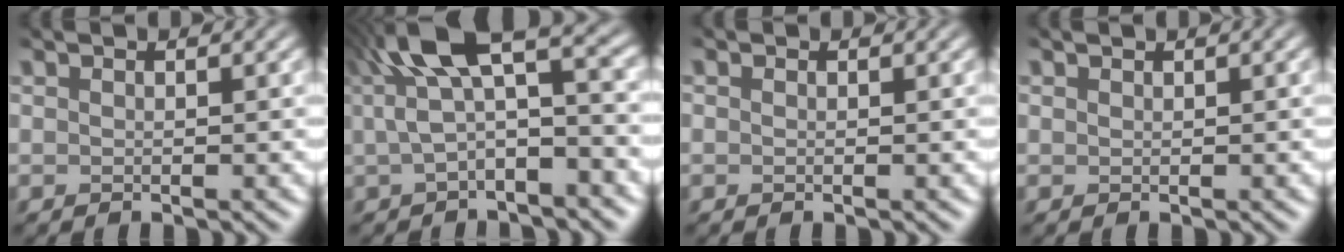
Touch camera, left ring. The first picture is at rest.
{"total": 8.0, "force": [1.5, 3.4, 7.0], "torque": [-0.144, 0.016, 0.024]}
{"total": 0.0}
{"total": 0.0}